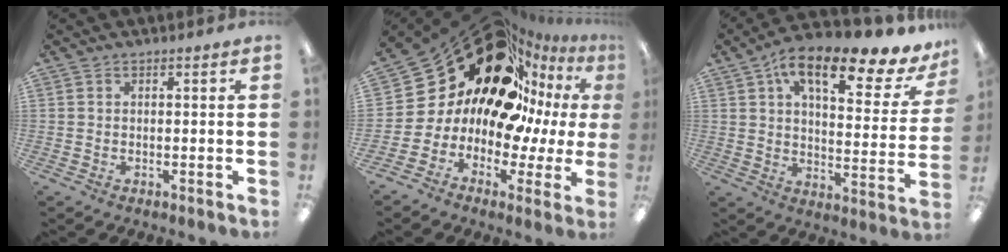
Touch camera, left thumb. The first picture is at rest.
{"total": 25.6, "force": [14.6, 15.7, 14.0], "torque": [-0.216, -0.139, 0.283]}
{"total": 16.4, "force": [10.2, 6.0, 11.3], "torque": [-0.170, -0.056, 0.165]}